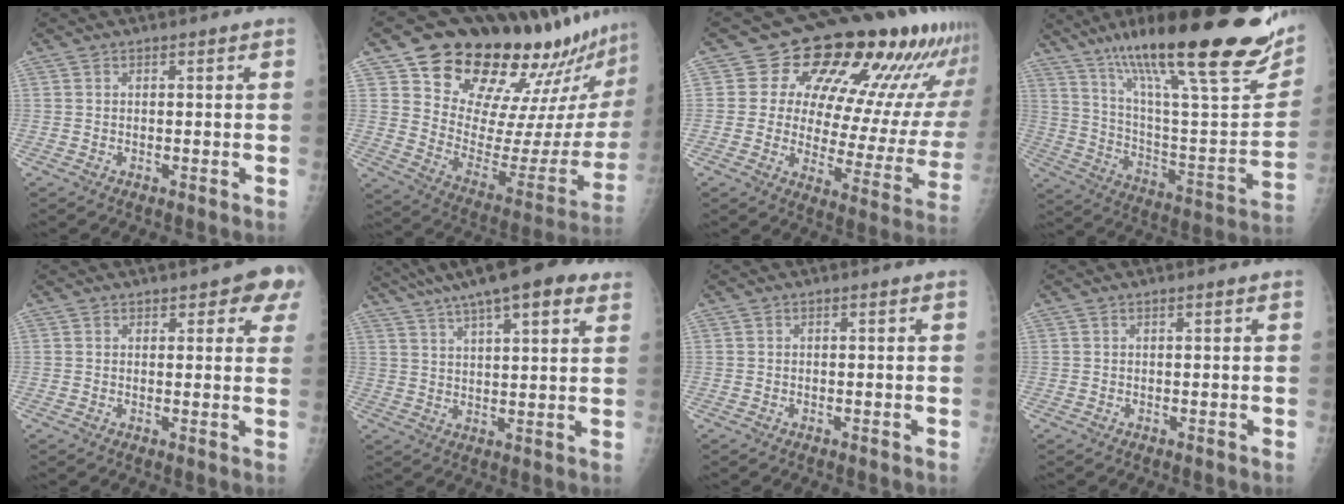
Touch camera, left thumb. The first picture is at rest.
{"total": 28.5, "force": [23.6, 8.6, 13.4], "torque": [-0.166, -0.157, 0.333]}
{"total": 22.5, "force": [14.0, 10.1, 14.5], "torque": [-0.147, -0.061, 0.182]}
{"total": 33.8, "force": [21.1, 6.7, 25.5], "torque": [-0.357, -0.054, 0.337]}
{"total": 6.5, "force": [4.0, 2.8, 4.3], "torque": [-0.011, -0.009, 0.040]}
{"total": 17.9, "force": [12.4, 4.8, 12.1], "torque": [-0.187, 0.003, 0.185]}
{"total": 0.0}
{"total": 0.0}